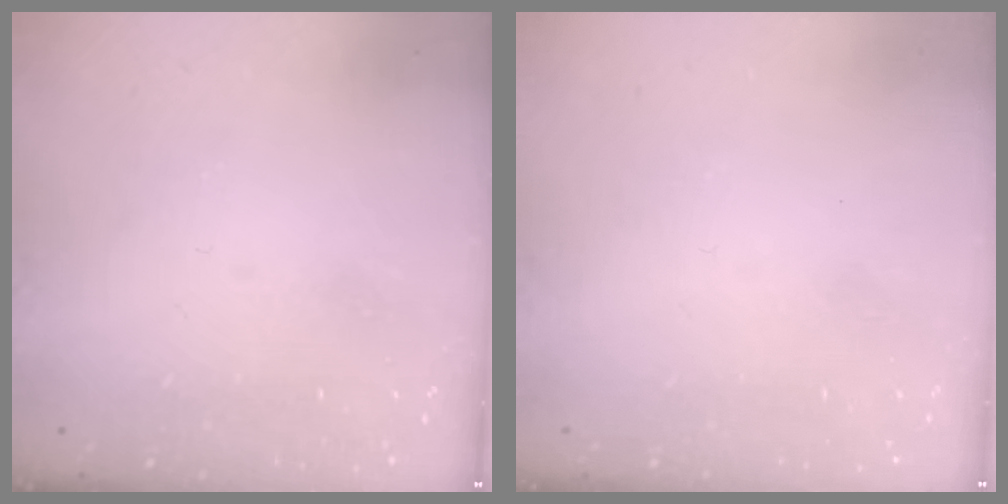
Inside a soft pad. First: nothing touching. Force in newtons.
{"total": 1.5, "press": 1.5, "slide": 0.1}